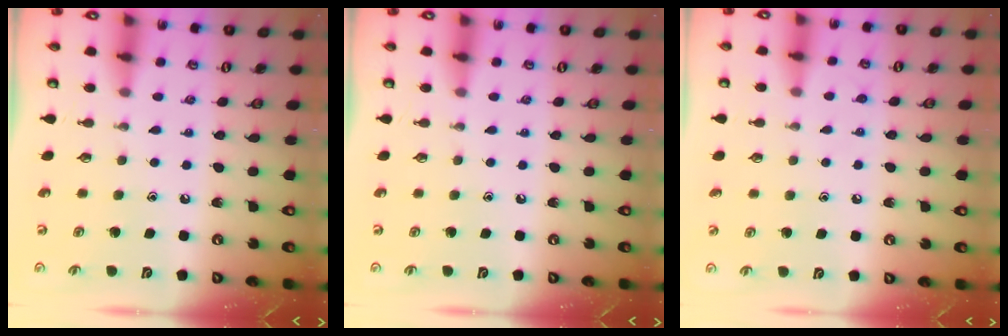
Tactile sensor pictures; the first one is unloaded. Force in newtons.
{"total": 0.0}
{"total": 4.8, "press": 4.7, "slide": 0.7}